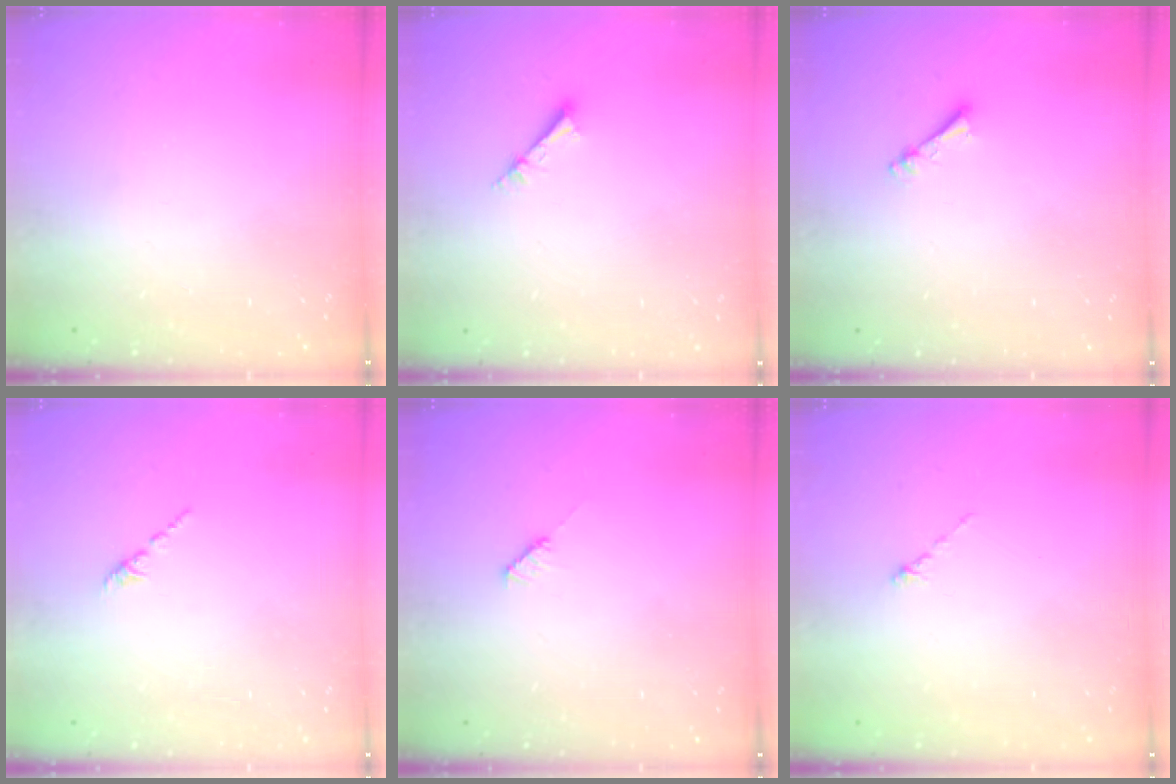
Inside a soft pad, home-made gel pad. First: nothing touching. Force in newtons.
{"total": 2.5, "press": 2.5, "slide": 0.1}
{"total": 2.5, "press": 2.4, "slide": 0.5}
{"total": 1.6, "press": 1.5, "slide": 0.6}
{"total": 3.0, "press": 3.0, "slide": 0.2}
{"total": 0.0}